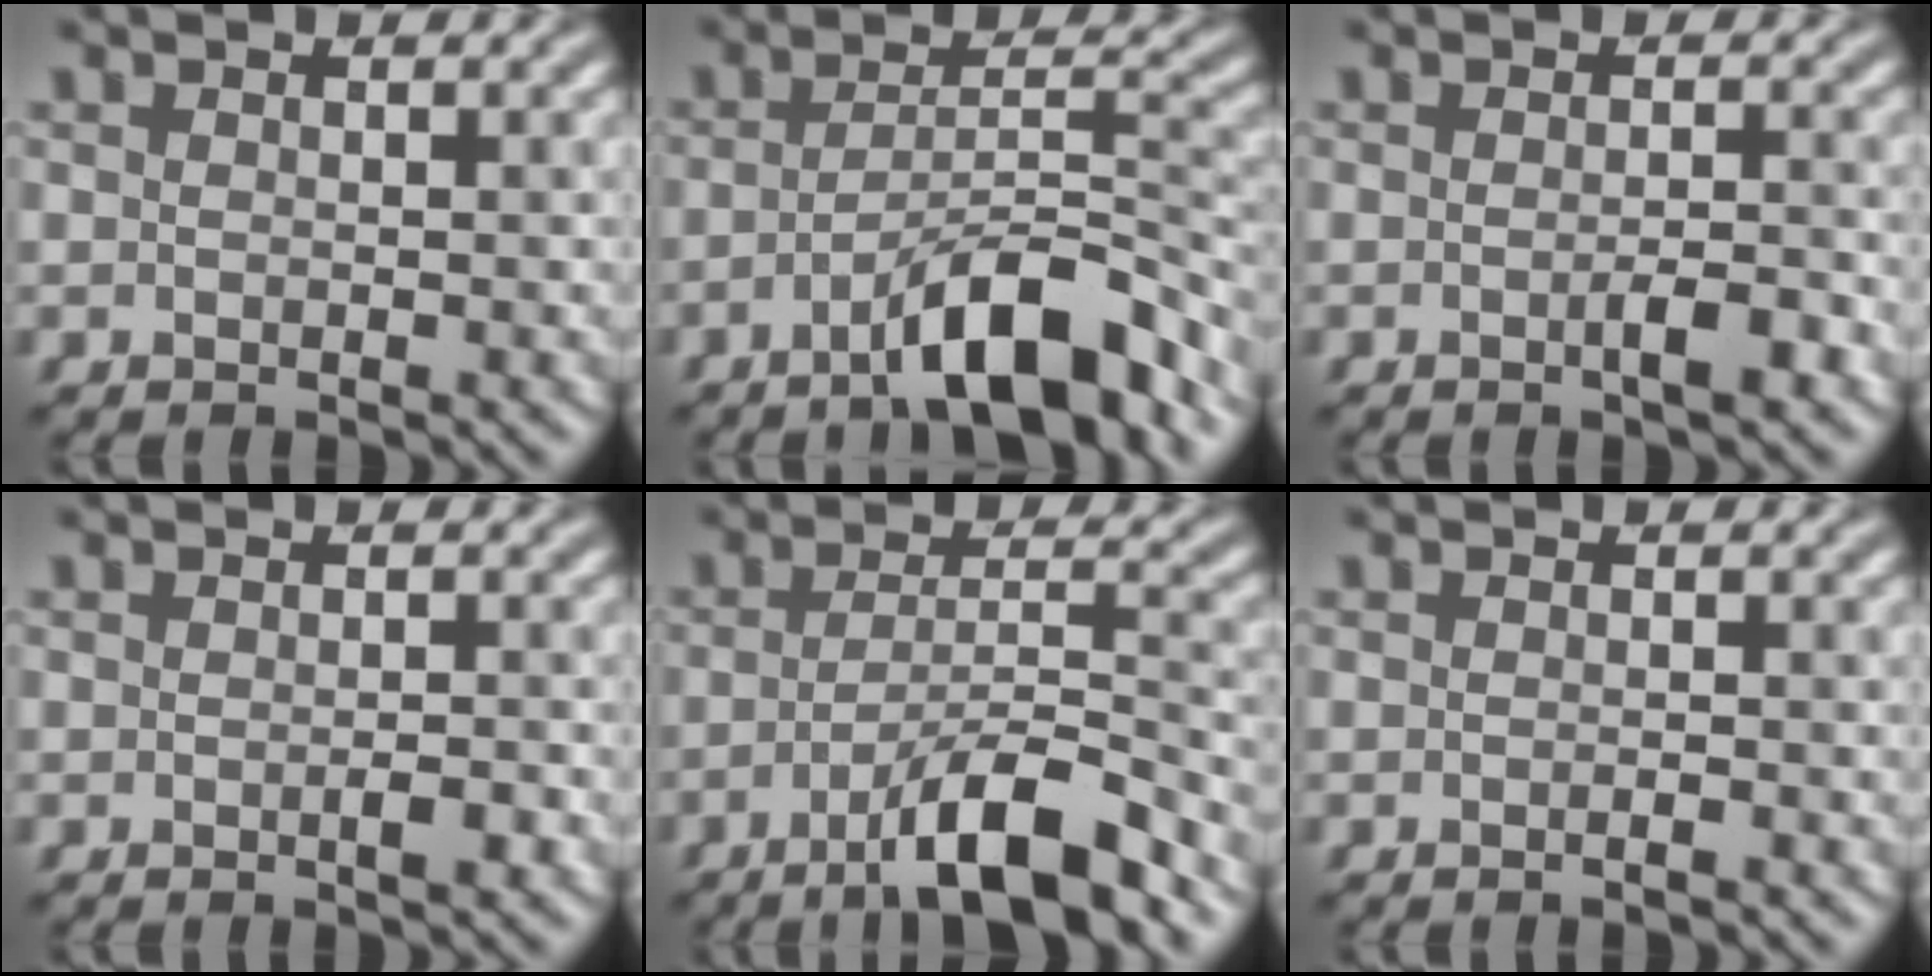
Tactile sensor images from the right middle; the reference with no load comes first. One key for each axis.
{"total": 7.4, "fx": -4.6, "fy": 1.6, "fz": 5.6, "tx": -0.089, "ty": 0.013, "tz": -0.077}
{"total": 2.0, "fx": -0.8, "fy": 0.3, "fz": 1.8, "tx": -0.029, "ty": 0.001, "tz": -0.014}
{"total": 1.2, "fx": -0.5, "fy": 0.3, "fz": 1.1, "tx": -0.018, "ty": -0.001, "tz": -0.007}
{"total": 7.3, "fx": -4.3, "fy": 1.3, "fz": 5.8, "tx": -0.091, "ty": 0.011, "tz": -0.073}
{"total": 0.8, "fx": -0.4, "fy": 0.1, "fz": 0.7, "tx": -0.008, "ty": -0.001, "tz": -0.009}